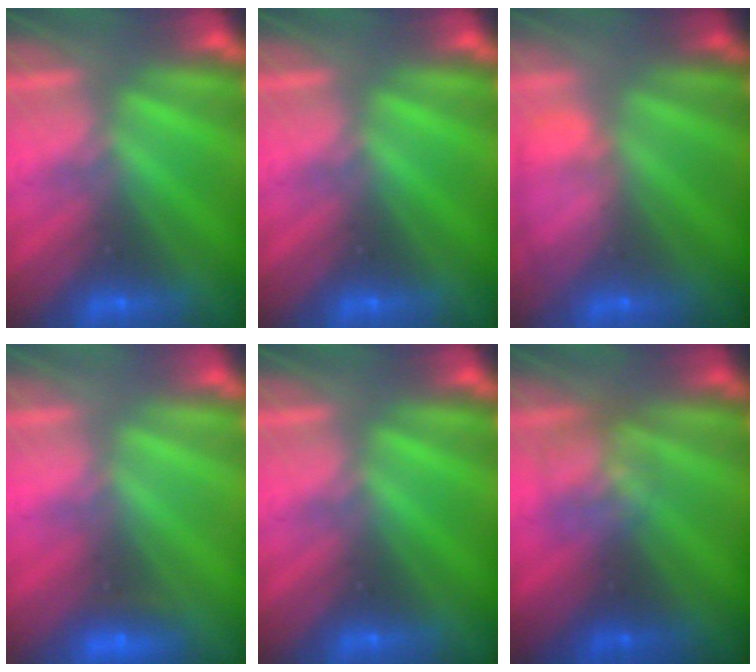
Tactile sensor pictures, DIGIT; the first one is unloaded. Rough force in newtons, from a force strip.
{"total": 0.0}
{"total": 8.5}
{"total": 1.9}
{"total": 0.0}
{"total": 2.5}